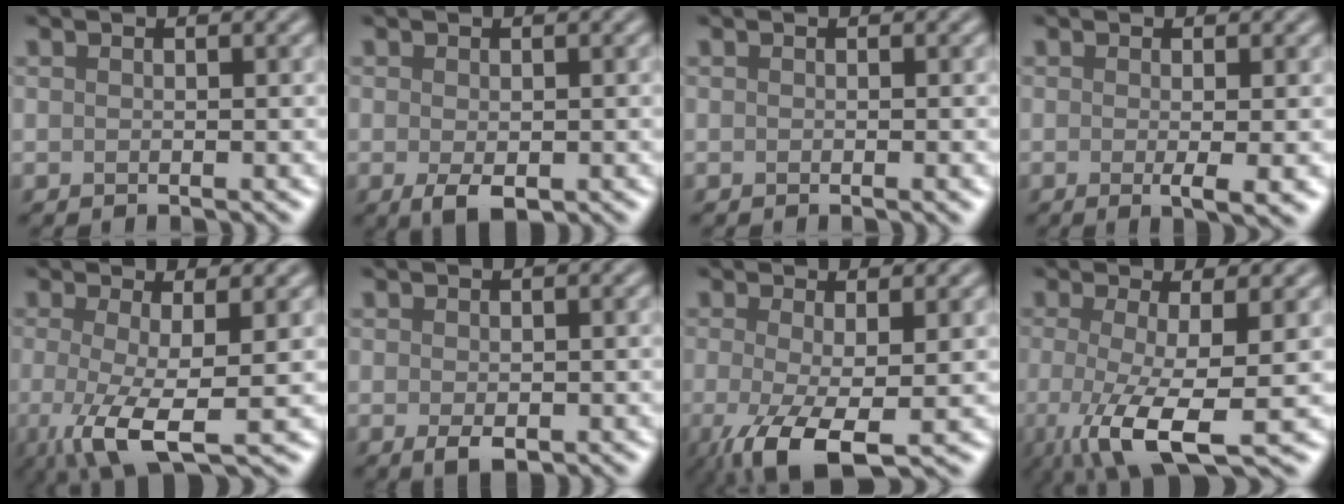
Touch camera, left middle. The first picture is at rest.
{"total": 1.6, "force": [-1.0, 0.4, 1.1], "torque": [-0.033, -0.001, -0.002]}
{"total": 0.8, "force": [-0.3, 0.2, 0.7], "torque": [-0.010, 0.007, 0.001]}
{"total": 2.7, "force": [-0.7, 0.3, 2.6], "torque": [-0.038, 0.004, 0.000]}
{"total": 5.6, "force": [-1.6, 1.1, 5.3], "torque": [-0.099, -0.008, -0.019]}
{"total": 1.3, "force": [-1.0, 0.3, 0.8], "torque": [-0.025, 0.000, -0.003]}
{"total": 5.5, "force": [-2.4, 1.2, 4.9], "torque": [-0.104, -0.012, -0.029]}
{"total": 7.0, "force": [-2.2, 1.5, 6.5], "torque": [-0.121, -0.013, -0.028]}